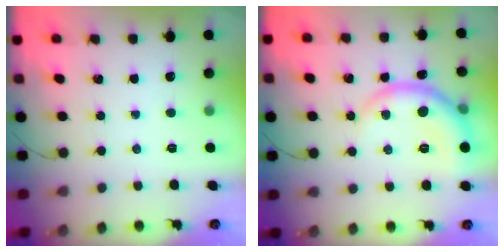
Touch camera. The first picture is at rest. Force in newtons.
{"total": 10.5, "press": 10.4, "slide": 0.9}